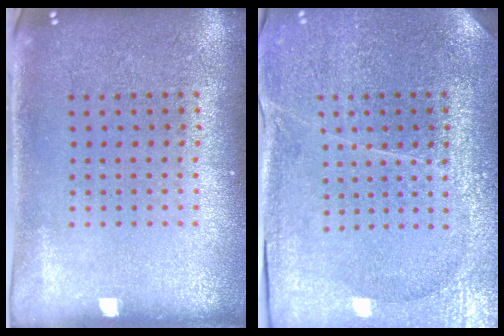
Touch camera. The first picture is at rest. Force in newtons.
{"total": 3.8, "press": 3.5, "slide": 1.5}